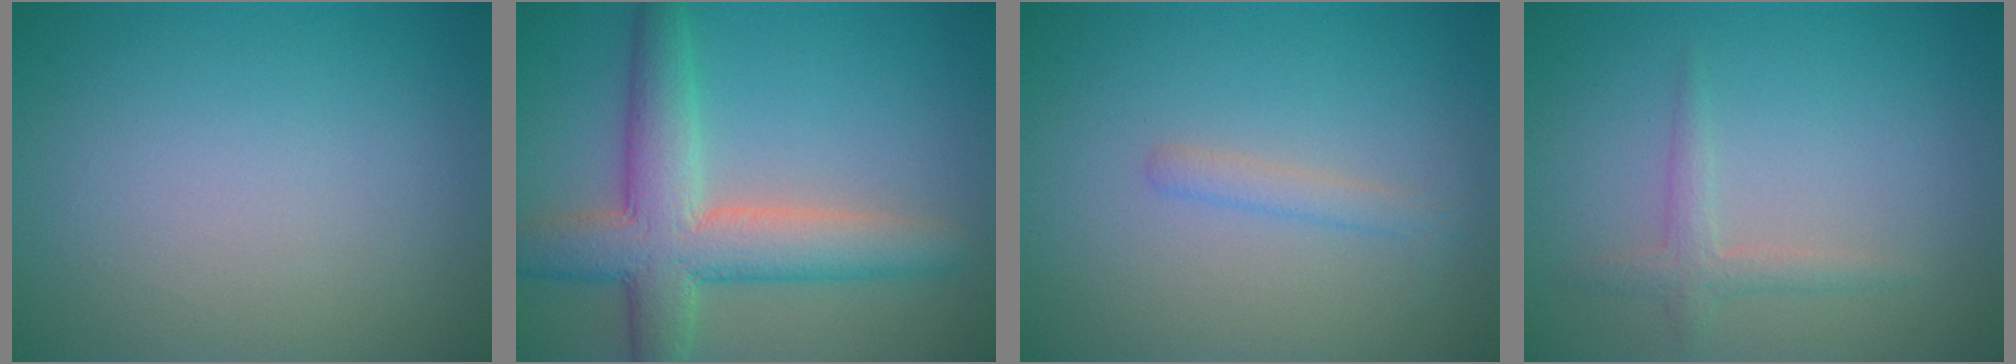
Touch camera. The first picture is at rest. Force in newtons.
{"total": 7.3, "press": 7.3, "slide": 0.4}
{"total": 1.4, "press": 1.4, "slide": 0.1}
{"total": 1.7, "press": 1.7, "slide": 0.1}